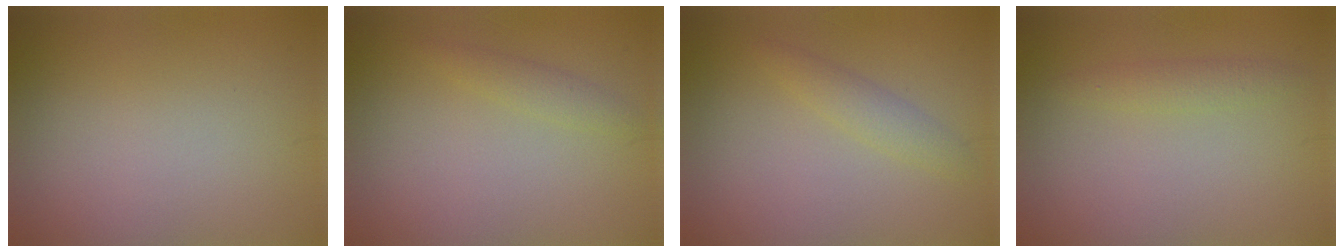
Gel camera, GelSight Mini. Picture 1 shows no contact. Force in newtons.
{"total": 1.3, "press": 1.3, "slide": 0.1}
{"total": 1.7, "press": 1.7, "slide": 0.1}
{"total": 1.4, "press": 1.4, "slide": 0.1}